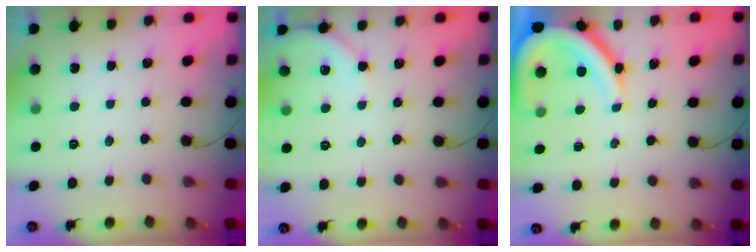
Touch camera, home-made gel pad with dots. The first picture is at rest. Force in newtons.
{"total": 4.2, "press": 4.1, "slide": 0.6}
{"total": 12.6, "press": 12.5, "slide": 1.2}